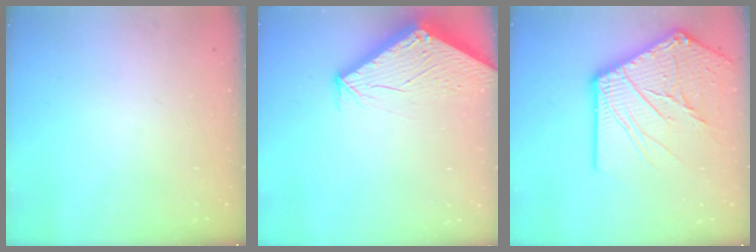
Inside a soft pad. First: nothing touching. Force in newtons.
{"total": 2.5, "press": 2.5, "slide": 0.1}
{"total": 21.3, "press": 21.1, "slide": 2.7}